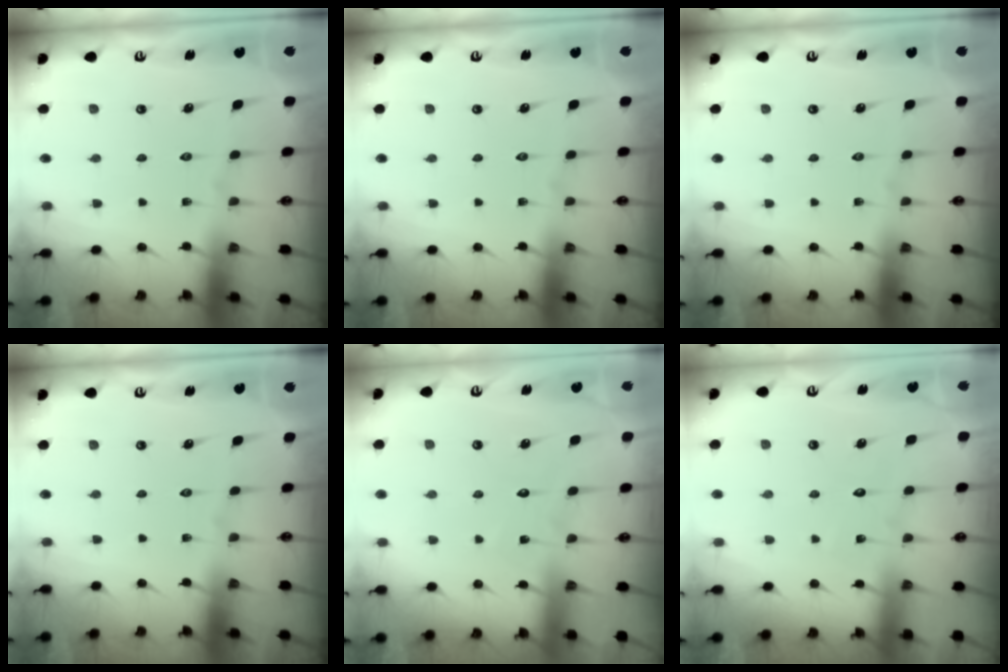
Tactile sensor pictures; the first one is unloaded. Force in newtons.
{"total": 0.0}
{"total": 0.0}
{"total": 0.0}
{"total": 5.0, "press": 5.0, "slide": 0.4}
{"total": 3.6, "press": 3.5, "slide": 0.3}